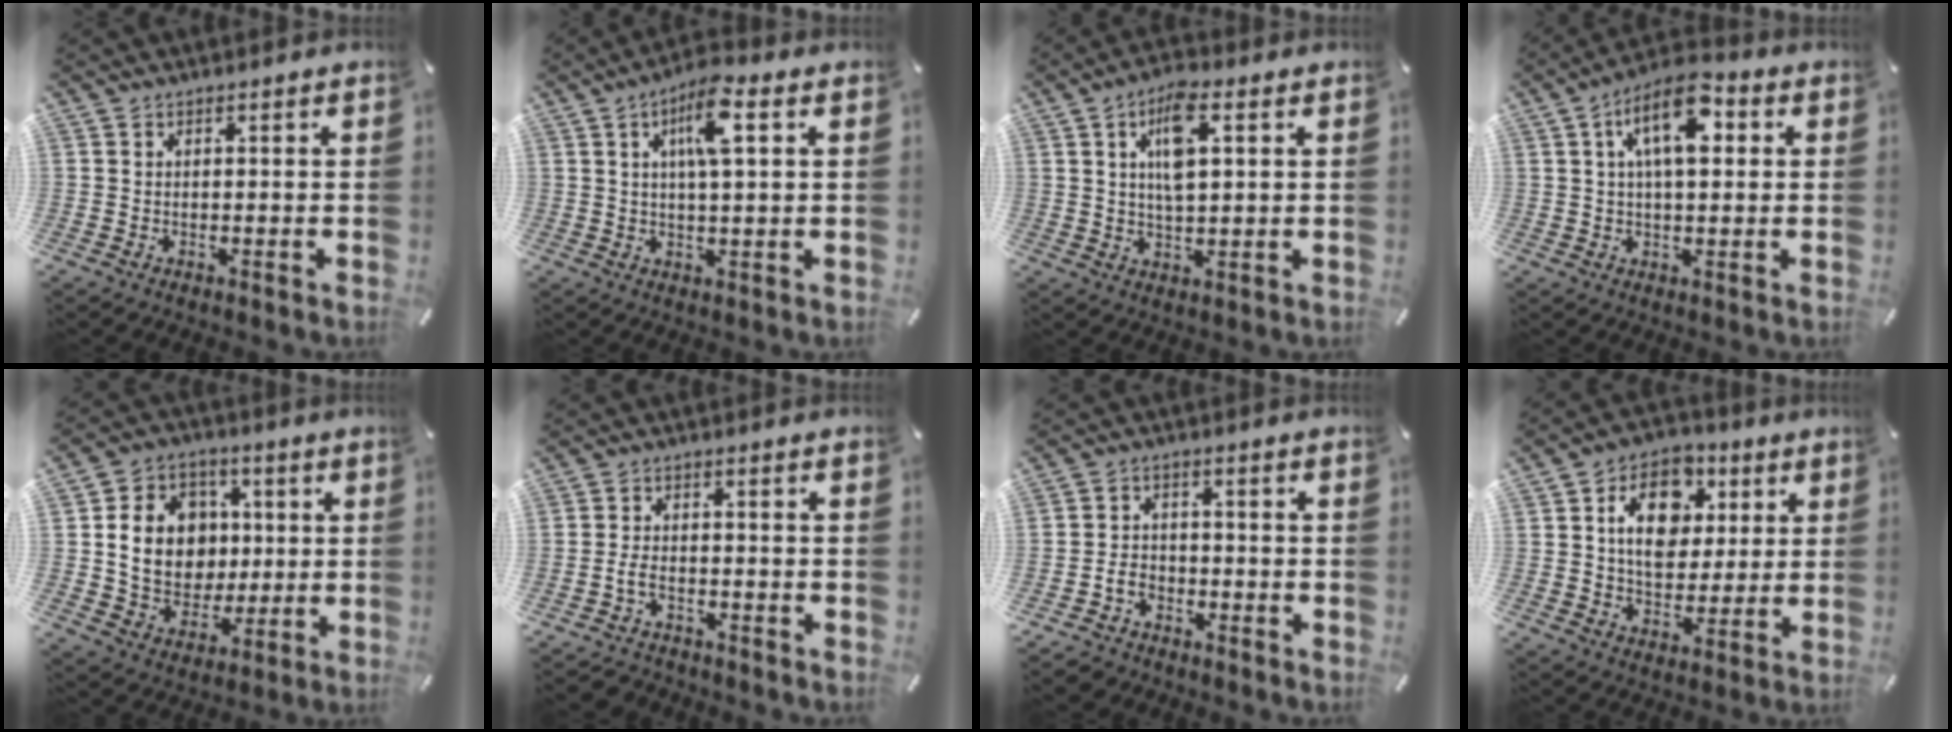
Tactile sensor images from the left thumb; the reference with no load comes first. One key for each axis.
{"total": 8.7, "fx": 3.1, "fy": 2.0, "fz": 7.8, "tx": -0.141, "ty": 0.001, "tz": 0.047}
{"total": 7.8, "fx": 2.6, "fy": 3.1, "fz": 6.7, "tx": -0.129, "ty": 0.001, "tz": 0.039}
{"total": 11.3, "fx": 3.4, "fy": 5.4, "fz": 9.3, "tx": -0.154, "ty": 0.000, "tz": 0.055}
{"total": 14.0, "fx": 1.5, "fy": 12.2, "fz": 6.6, "tx": -0.117, "ty": 0.010, "tz": 0.036}
{"total": 3.6, "fx": -2.2, "fy": 2.0, "fz": 2.1, "tx": -0.058, "ty": 0.006, "tz": -0.047}
{"total": 4.4, "fx": -2.5, "fy": 3.4, "fz": 1.4, "tx": -0.038, "ty": 0.008, "tz": -0.050}
{"total": 13.6, "fx": 3.8, "fy": 10.3, "fz": 8.0, "tx": -0.119, "ty": 0.003, "tz": 0.070}